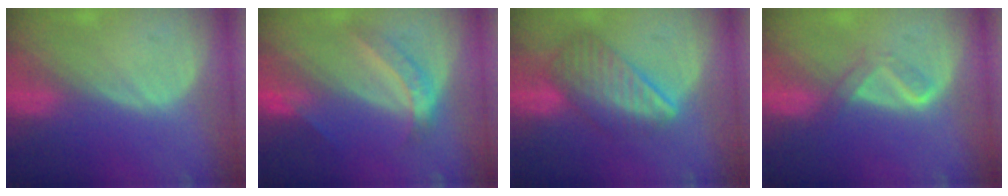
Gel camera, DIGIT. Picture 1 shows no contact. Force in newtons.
{"total": 5.9, "press": 4.9, "slide": 3.3}
{"total": 8.3, "press": 7.5, "slide": 3.6}
{"total": 3.2, "press": 3.1, "slide": 0.7}